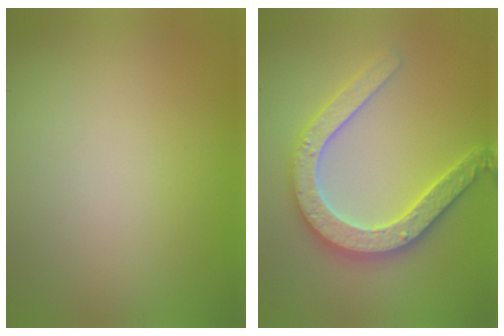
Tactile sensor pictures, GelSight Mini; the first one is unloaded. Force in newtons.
{"total": 5.3, "press": 5.2, "slide": 1.0}